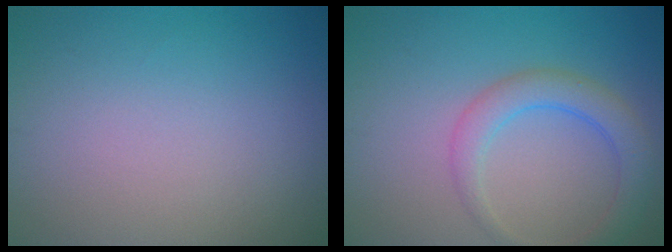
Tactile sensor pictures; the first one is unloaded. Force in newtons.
{"total": 3.5, "press": 3.5, "slide": 0.1}